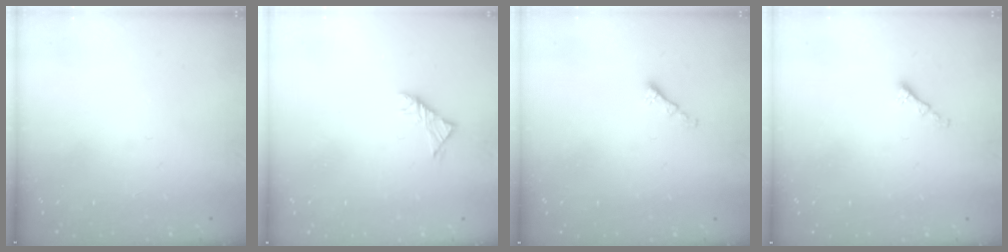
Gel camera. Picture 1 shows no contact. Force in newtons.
{"total": 2.9, "press": 2.8, "slide": 0.8}
{"total": 1.4, "press": 1.2, "slide": 0.6}
{"total": 1.4, "press": 1.2, "slide": 0.6}